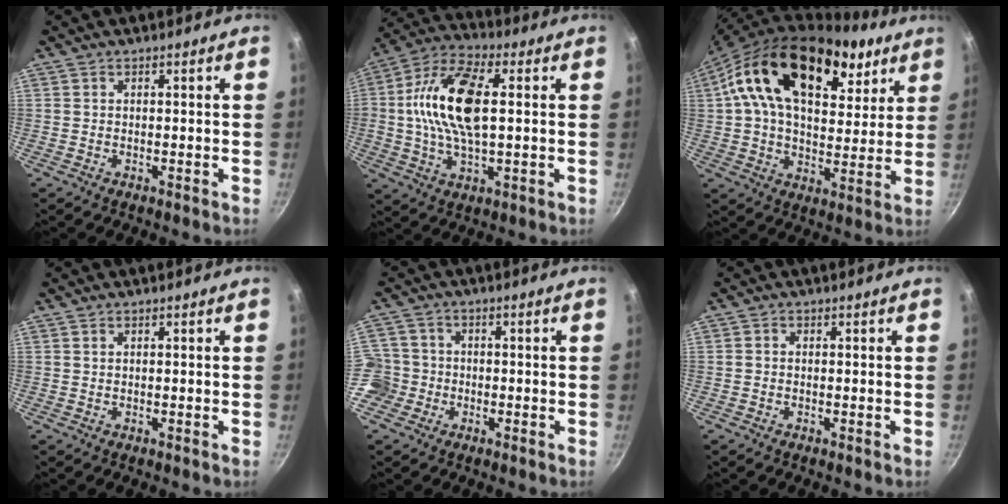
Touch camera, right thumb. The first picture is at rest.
{"total": 16.2, "force": [1.9, 7.7, 14.1], "torque": [-0.270, 0.022, 0.022]}
{"total": 25.1, "force": [10.6, 14.9, 17.2], "torque": [-0.268, -0.006, 0.158]}
{"total": 0.0}
{"total": 7.3, "force": [-2.5, 6.7, 1.6], "torque": [-0.013, 0.030, -0.056]}
{"total": 0.5, "force": [-0.2, 0.4, 0.3], "torque": [-0.004, 0.002, -0.005]}